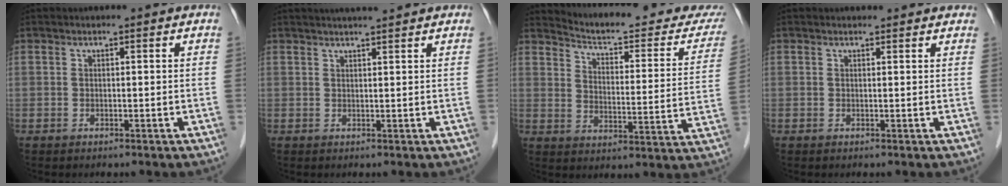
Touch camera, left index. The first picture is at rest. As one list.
[{"total": 4.7, "force": [4.2, -0.2, 2.0], "torque": [-0.028, 0.022, 0.060]}, {"total": 21.1, "force": [20.2, 2.6, 5.2], "torque": [-0.061, -0.074, 0.248]}, {"total": 3.2, "force": [2.9, 1.1, 0.6], "torque": [-0.005, 0.017, 0.026]}]